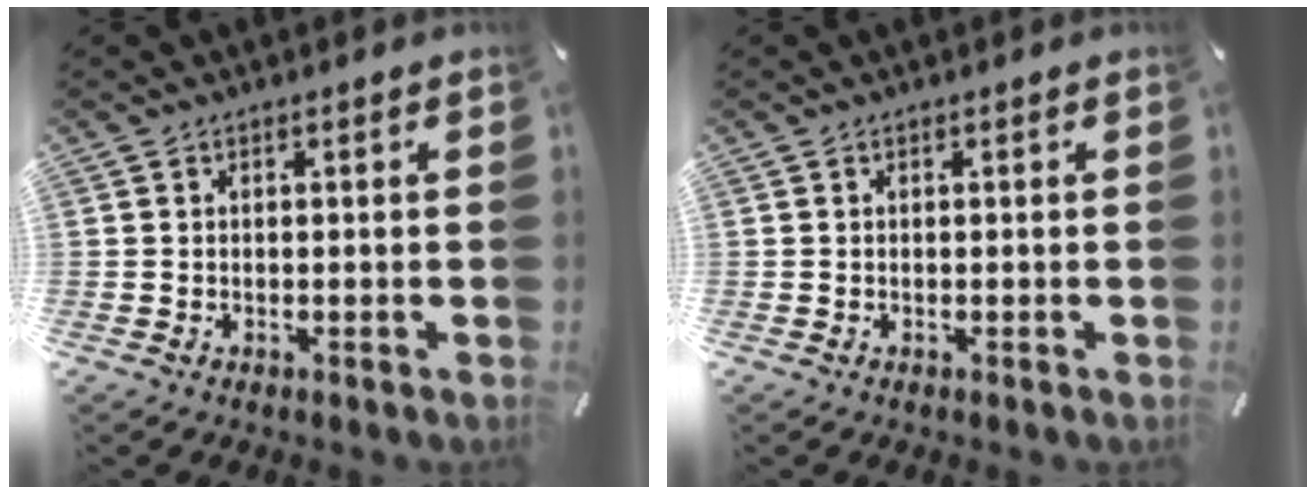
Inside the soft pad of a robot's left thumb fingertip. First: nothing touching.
{"total": 0.0}